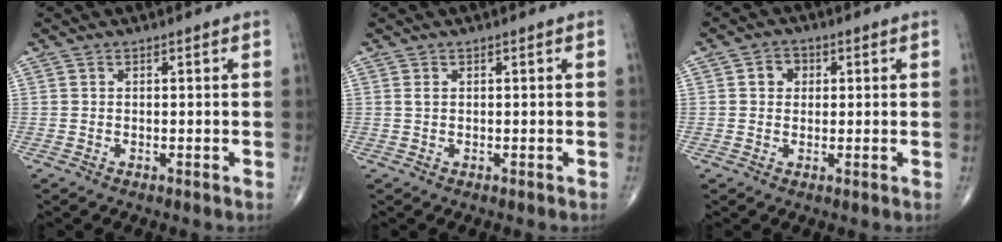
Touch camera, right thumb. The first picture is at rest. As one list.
[{"total": 0.6, "force": [0.2, 0.3, 0.5], "torque": [-0.011, 0.004, 0.004]}, {"total": 3.3, "force": [0.7, 2.9, 1.5], "torque": [-0.006, 0.004, 0.007]}]